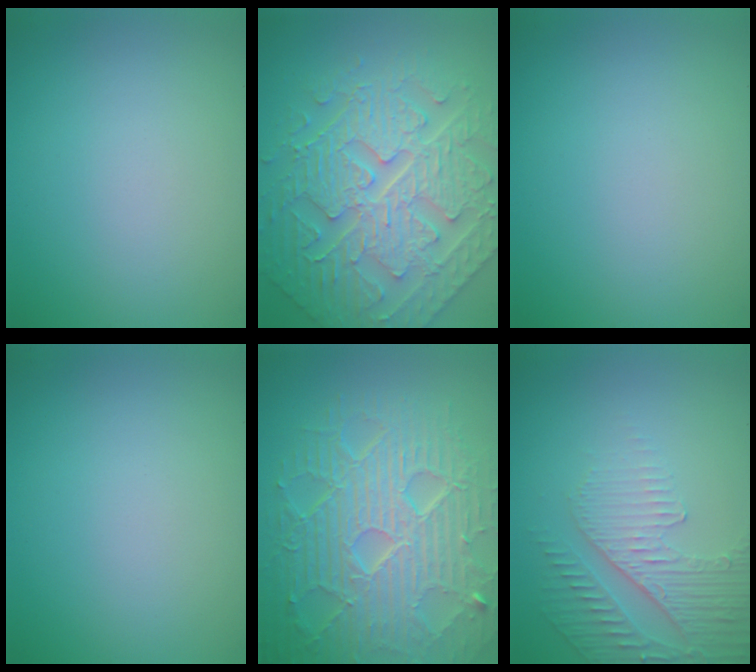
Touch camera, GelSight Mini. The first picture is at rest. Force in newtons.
{"total": 7.2, "press": 6.2, "slide": 3.7}
{"total": 0.0}
{"total": 0.0}
{"total": 10.2, "press": 6.6, "slide": 7.8}
{"total": 5.0, "press": 3.4, "slide": 3.7}